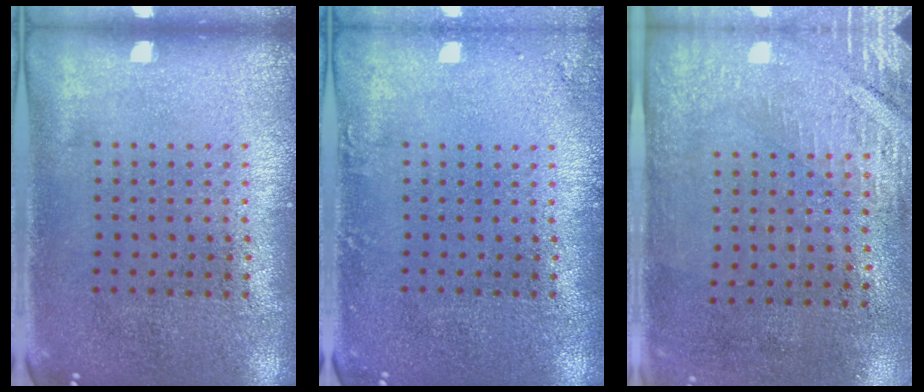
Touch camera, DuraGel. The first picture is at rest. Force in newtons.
{"total": 1.1, "press": 1.1, "slide": 0.1}
{"total": 2.8, "press": 2.4, "slide": 1.4}